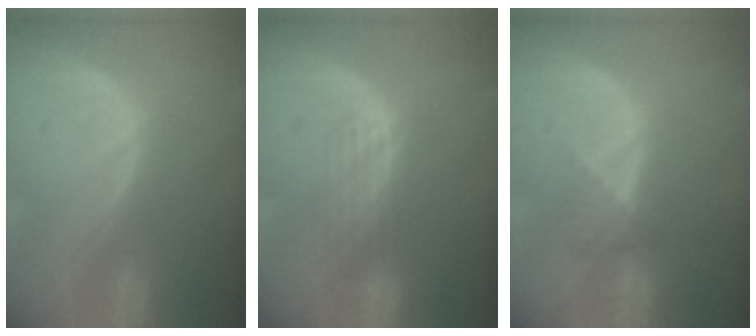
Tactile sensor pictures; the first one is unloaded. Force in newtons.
{"total": 3.4, "press": 3.1, "slide": 1.5}
{"total": 3.3, "press": 2.9, "slide": 1.5}